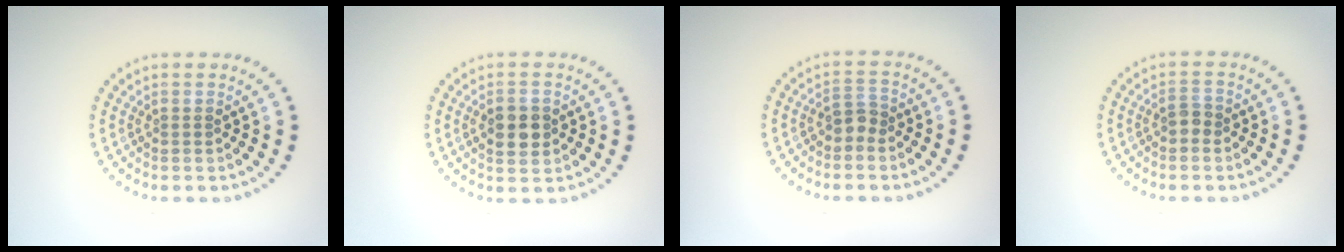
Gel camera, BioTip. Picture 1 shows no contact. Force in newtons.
{"total": 3.4, "press": 3.4, "slide": 0.0}
{"total": 1.7, "press": 1.4, "slide": 1.0}
{"total": 1.2, "press": 1.2, "slide": 0.3}